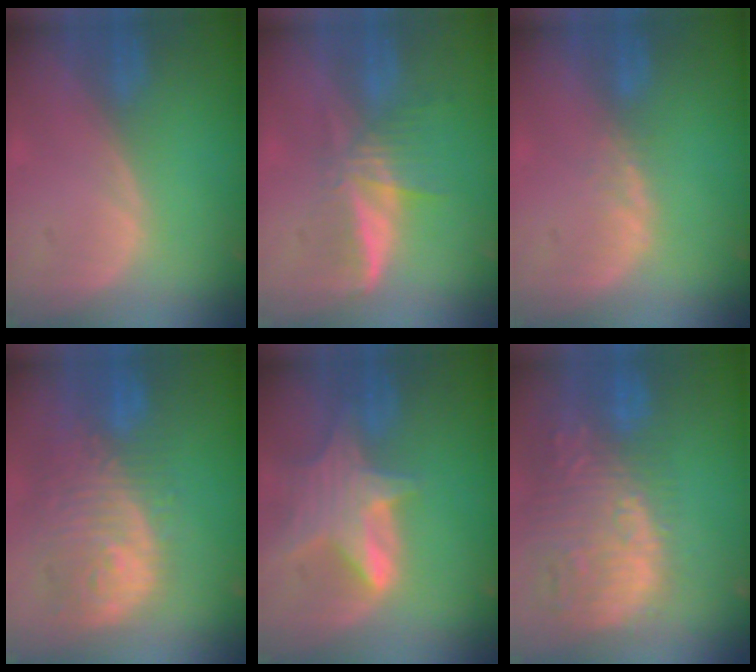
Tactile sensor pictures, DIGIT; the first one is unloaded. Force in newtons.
{"total": 6.0, "press": 5.6, "slide": 2.3}
{"total": 1.4, "press": 1.4, "slide": 0.3}
{"total": 12.2, "press": 10.9, "slide": 5.5}
{"total": 8.1, "press": 7.3, "slide": 3.6}
{"total": 15.6, "press": 13.1, "slide": 8.5}